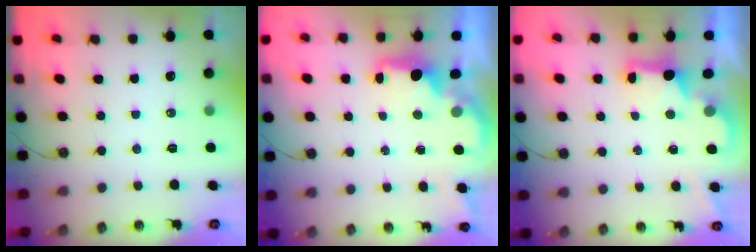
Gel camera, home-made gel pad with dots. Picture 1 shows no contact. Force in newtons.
{"total": 1.9, "press": 1.8, "slide": 0.7}
{"total": 2.0, "press": 2.0, "slide": 0.5}